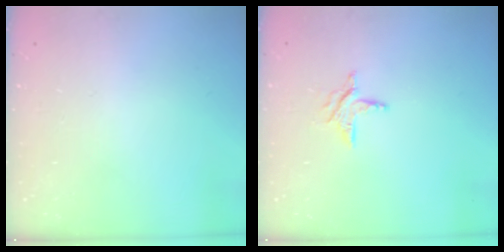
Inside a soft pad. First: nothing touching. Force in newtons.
{"total": 6.5, "press": 6.5, "slide": 0.2}